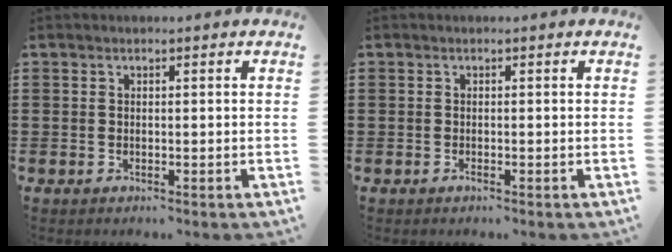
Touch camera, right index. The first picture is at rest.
{"total": 0.5, "force": [-0.4, 0.2, 0.2], "torque": [-0.004, -0.002, -0.008]}